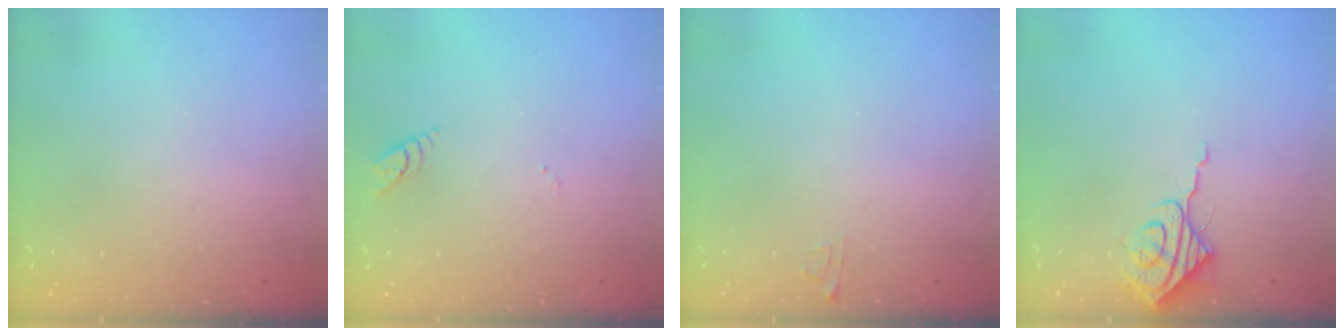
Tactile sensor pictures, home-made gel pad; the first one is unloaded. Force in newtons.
{"total": 2.7, "press": 2.7, "slide": 0.2}
{"total": 4.2, "press": 4.2, "slide": 0.4}
{"total": 7.6, "press": 7.6, "slide": 0.8}